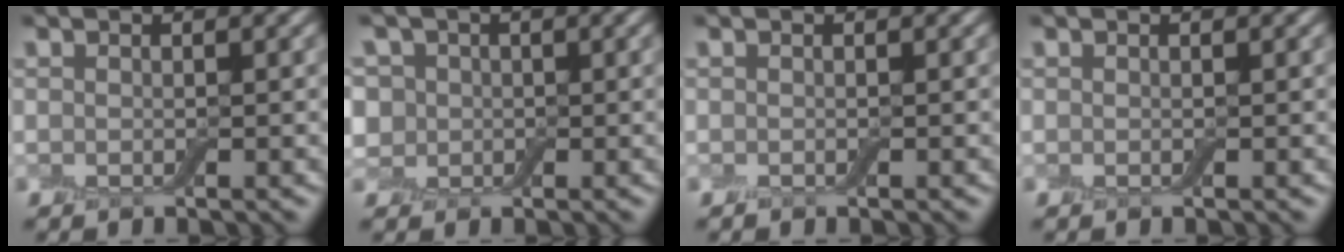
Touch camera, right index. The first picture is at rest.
{"total": 4.6, "force": [1.4, 4.0, 1.9], "torque": [-0.042, 0.019, 0.000]}
{"total": 0.0}
{"total": 0.0}